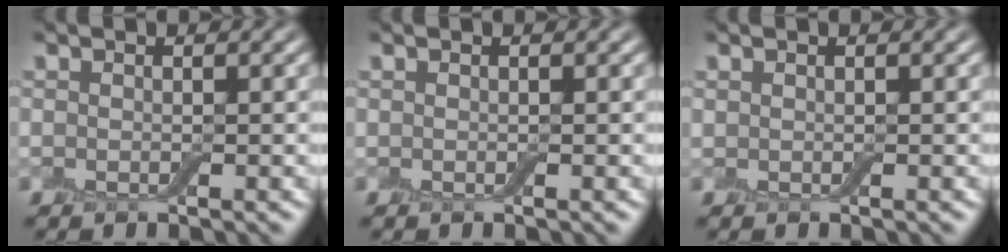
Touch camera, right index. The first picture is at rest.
{"total": 0.0}
{"total": 0.0}